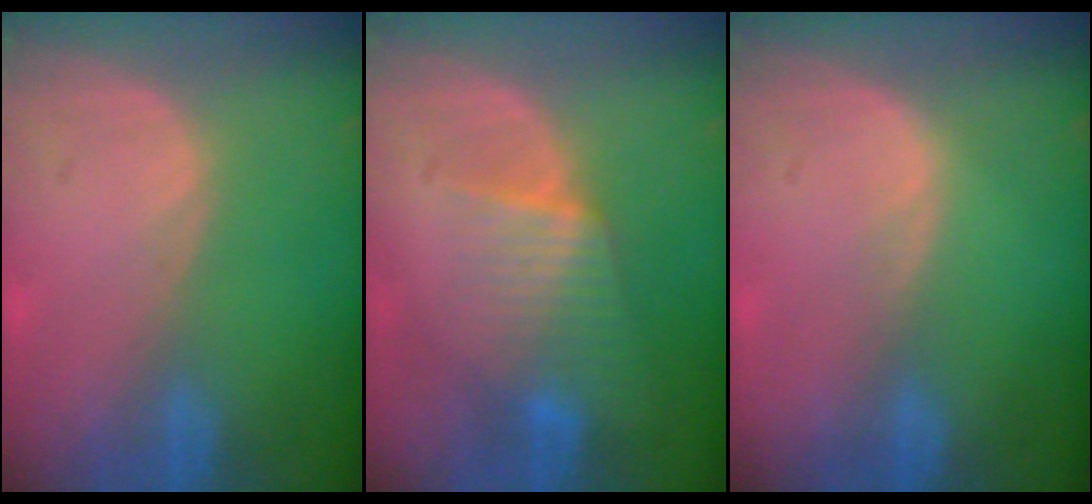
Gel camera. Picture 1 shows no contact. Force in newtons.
{"total": 6.4, "press": 5.9, "slide": 2.5}
{"total": 0.8, "press": 0.5, "slide": 0.7}